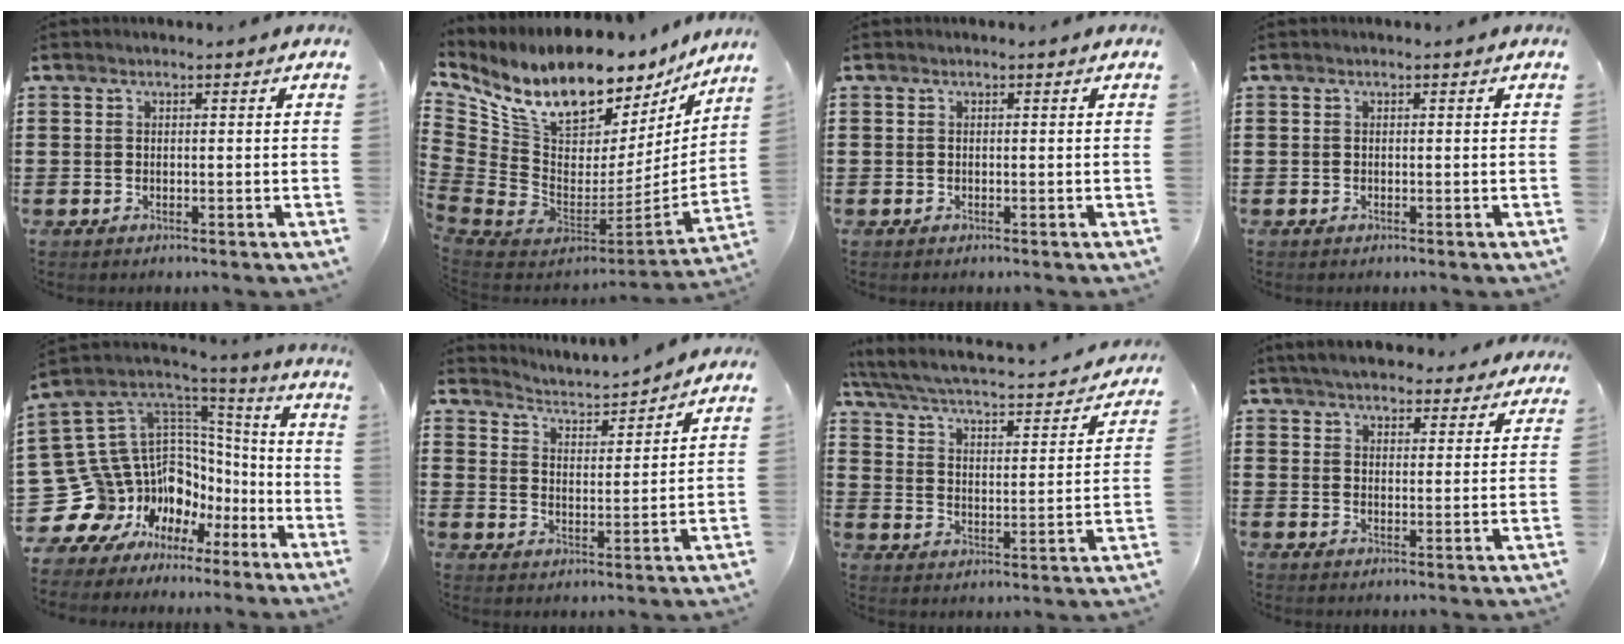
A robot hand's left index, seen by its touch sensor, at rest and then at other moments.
{"total": 12.7, "force": [10.0, 5.6, 5.6], "torque": [-0.138, -0.092, 0.177]}
{"total": 0.0}
{"total": 0.0}
{"total": 12.7, "force": [-3.6, 11.6, 3.8], "torque": [-0.135, -0.047, -0.023]}
{"total": 2.9, "force": [2.9, 0.1, 0.0], "torque": [-0.020, -0.026, 0.043]}
{"total": 3.2, "force": [2.7, 0.2, 1.8], "torque": [-0.054, -0.032, 0.033]}
{"total": 5.0, "force": [4.8, 0.7, 1.0], "torque": [-0.039, -0.016, 0.088]}